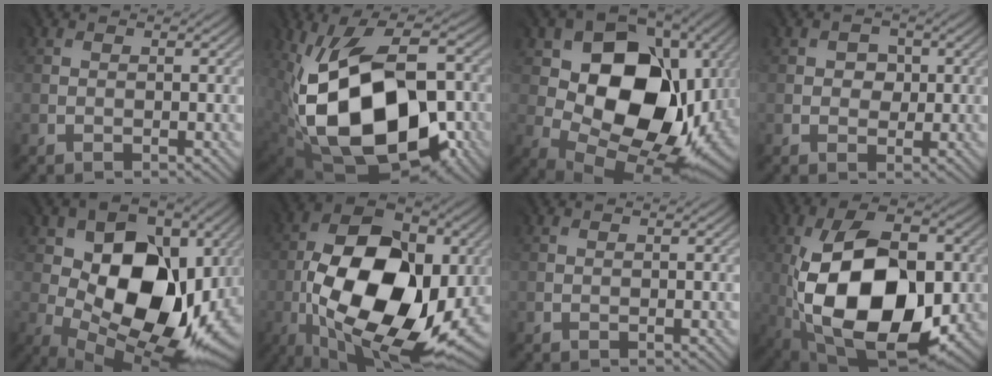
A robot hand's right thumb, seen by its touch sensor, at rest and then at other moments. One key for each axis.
{"total": 17.9, "fx": -2.8, "fy": 11.4, "fz": 13.5, "tx": -0.254, "ty": -0.030, "tz": -0.030}
{"total": 17.0, "fx": 2.4, "fy": 12.1, "fz": 11.8, "tx": -0.191, "ty": -0.026, "tz": 0.052}
{"total": 2.3, "fx": 0.4, "fy": 2.1, "fz": 1.0, "tx": -0.012, "ty": -0.002, "tz": 0.003}
{"total": 16.3, "fx": 0.7, "fy": 10.5, "fz": 12.4, "tx": -0.199, "ty": -0.019, "tz": 0.009}
{"total": 20.0, "fx": -2.6, "fy": 11.2, "fz": 16.3, "tx": -0.311, "ty": -0.006, "tz": -0.047}
{"total": 0.0}
{"total": 17.5, "fx": -2.8, "fy": 9.7, "fz": 14.2, "tx": -0.257, "ty": -0.009, "tz": -0.050}